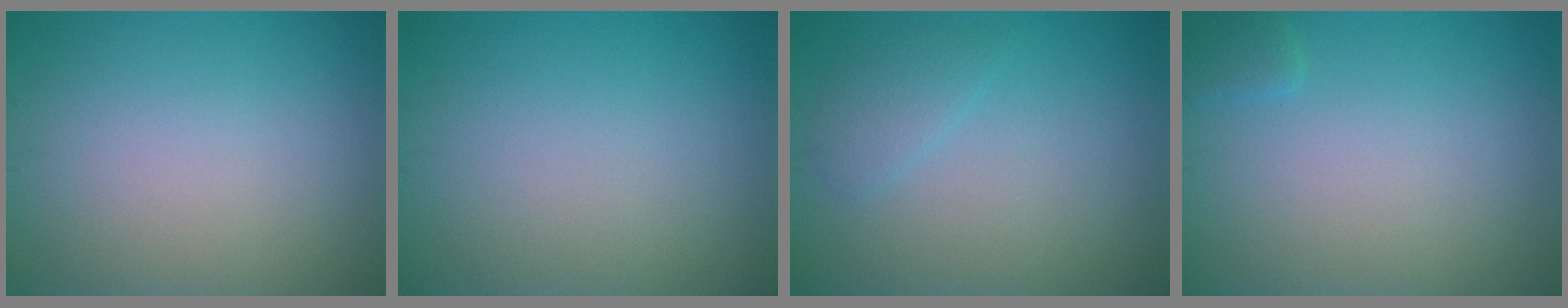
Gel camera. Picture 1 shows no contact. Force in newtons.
{"total": 0.0}
{"total": 1.6, "press": 1.6, "slide": 0.0}
{"total": 0.9, "press": 0.9, "slide": 0.1}